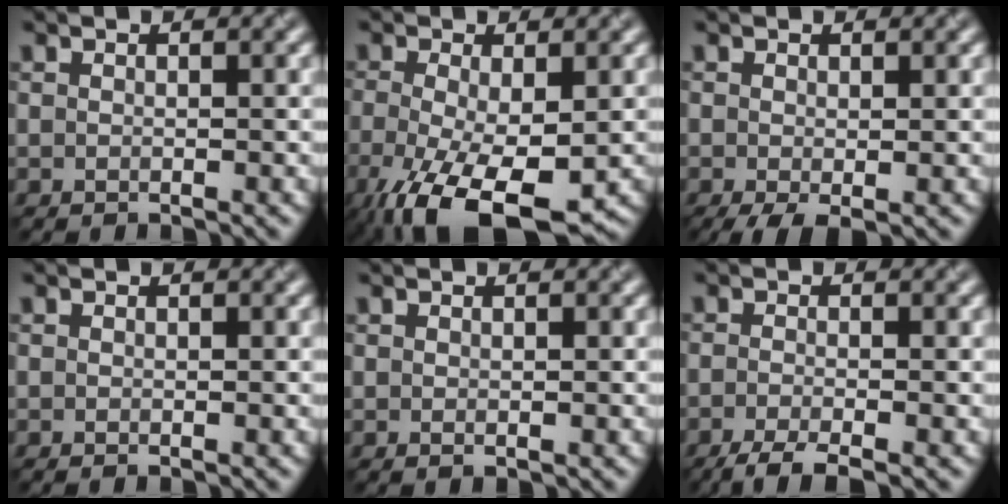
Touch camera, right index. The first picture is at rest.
{"total": 9.1, "force": [-4.2, 3.6, 7.3], "torque": [-0.150, -0.028, -0.064]}
{"total": 2.2, "force": [-0.8, 0.7, 1.9], "torque": [-0.040, -0.009, -0.015]}
{"total": 0.0}
{"total": 0.0}
{"total": 3.4, "force": [-2.3, 0.7, 2.4], "torque": [-0.044, -0.007, -0.053]}